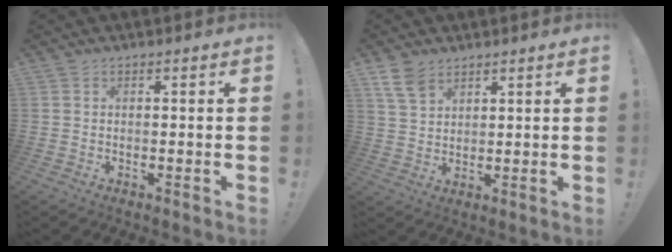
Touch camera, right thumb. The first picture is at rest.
{"total": 7.1, "force": [4.8, 4.2, 3.3], "torque": [-0.061, -0.018, 0.096]}